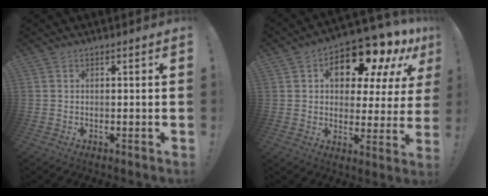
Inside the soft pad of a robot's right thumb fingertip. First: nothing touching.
{"total": 15.6, "force": [9.5, 7.3, 10.0], "torque": [-0.142, -0.065, 0.157]}